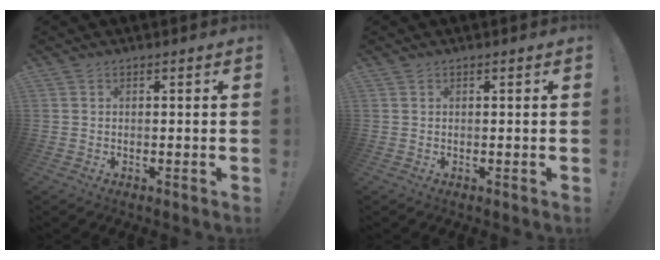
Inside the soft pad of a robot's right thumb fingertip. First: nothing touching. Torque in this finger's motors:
{"motor_torque": [-0.32, -0.06, 0.22, 0.04, -0.09]}